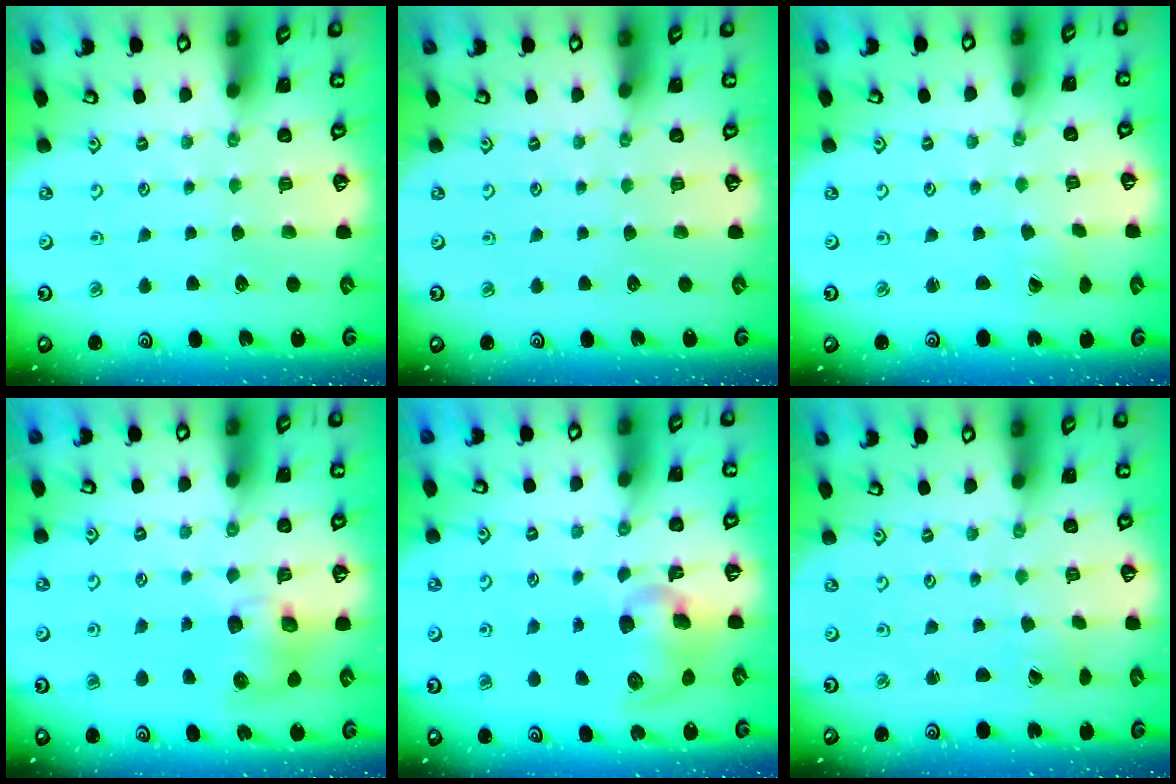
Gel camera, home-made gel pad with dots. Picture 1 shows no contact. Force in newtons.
{"total": 0.0}
{"total": 0.0}
{"total": 7.9, "press": 7.8, "slide": 1.1}
{"total": 11.0, "press": 10.9, "slide": 1.7}
{"total": 0.0}